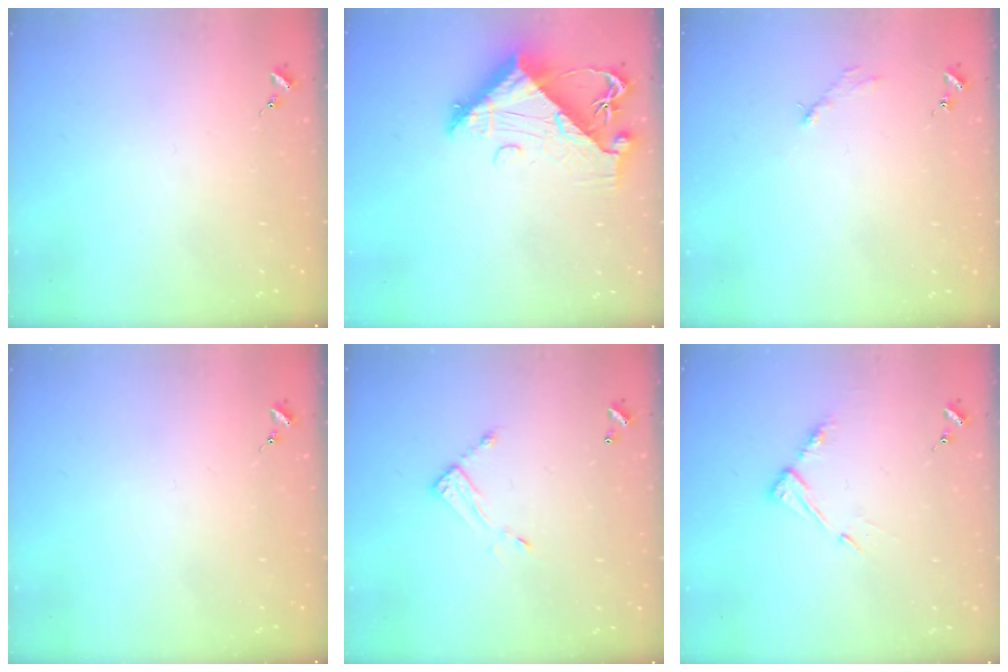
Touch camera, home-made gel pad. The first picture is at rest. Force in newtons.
{"total": 12.6, "press": 12.5, "slide": 1.3}
{"total": 2.6, "press": 2.6, "slide": 0.3}
{"total": 0.0}
{"total": 7.2, "press": 7.2, "slide": 0.3}
{"total": 6.8, "press": 6.8, "slide": 0.5}